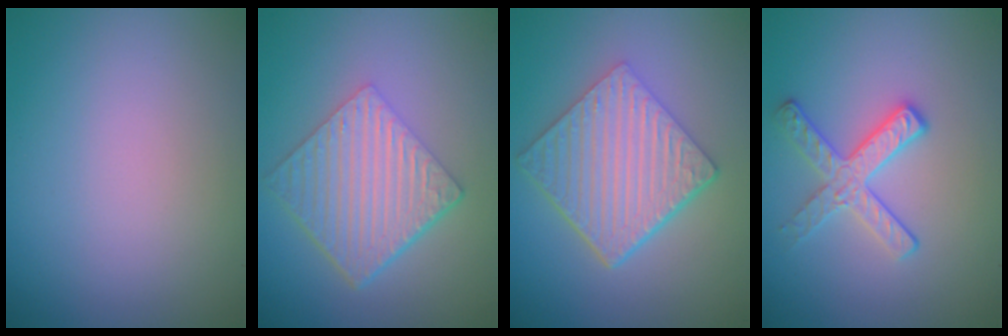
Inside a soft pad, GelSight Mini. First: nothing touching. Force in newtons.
{"total": 6.3, "press": 4.3, "slide": 4.6}
{"total": 6.6, "press": 4.7, "slide": 4.7}
{"total": 2.8, "press": 2.7, "slide": 0.7}